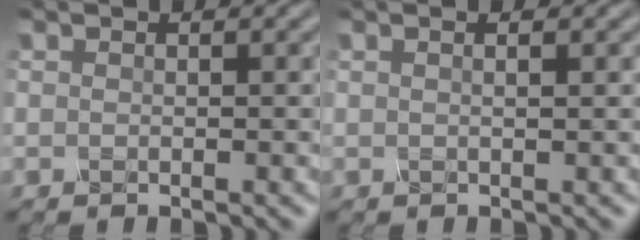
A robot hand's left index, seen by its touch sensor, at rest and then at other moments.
{"total": 1.2, "force": [0.5, 0.4, 1.0], "torque": [-0.006, -0.001, 0.000]}